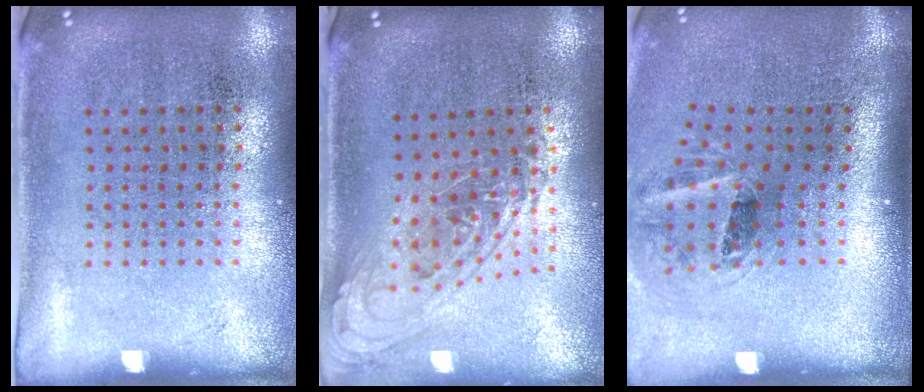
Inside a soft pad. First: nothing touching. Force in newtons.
{"total": 1.1, "press": 1.0, "slide": 0.4}
{"total": 1.5, "press": 1.1, "slide": 1.1}